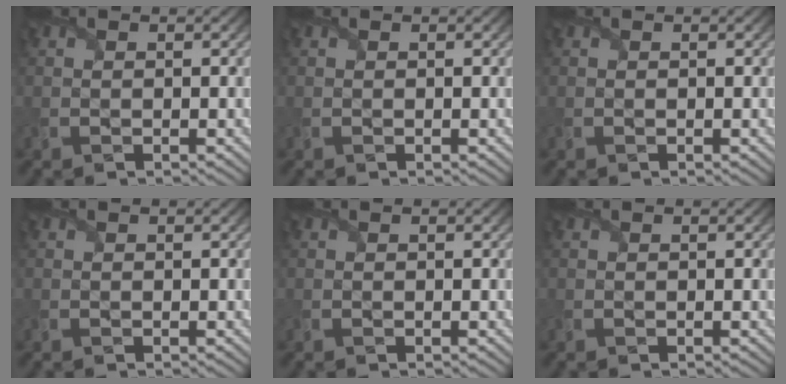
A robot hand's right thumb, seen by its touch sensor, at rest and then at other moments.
{"total": 0.0}
{"total": 0.0}
{"total": 0.0}
{"total": 0.0}
{"total": 0.0}